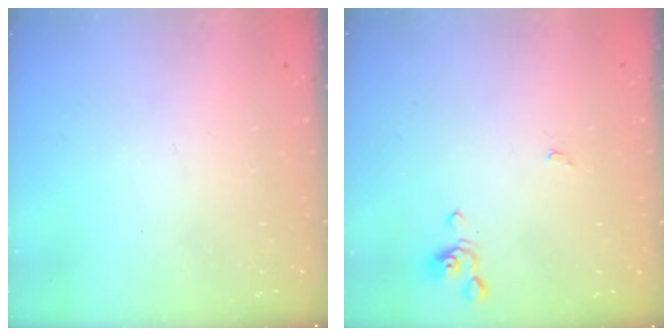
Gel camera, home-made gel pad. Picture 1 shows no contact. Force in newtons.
{"total": 0.0}